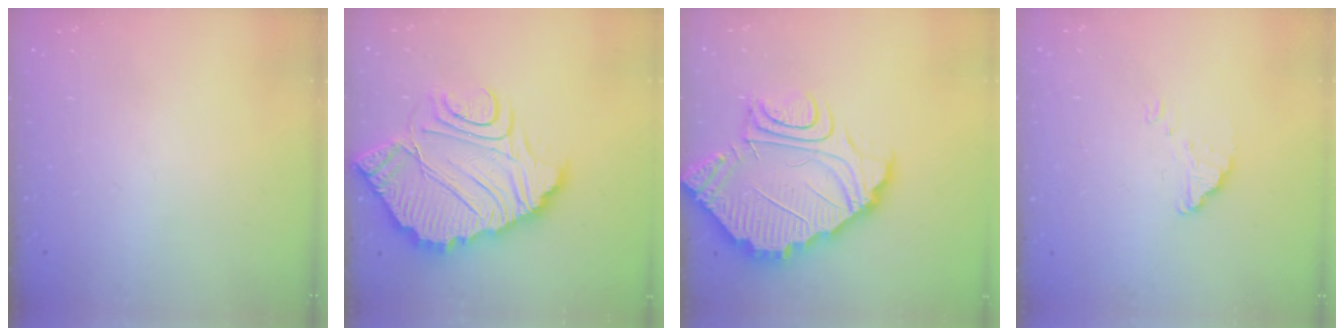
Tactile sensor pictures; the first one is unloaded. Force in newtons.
{"total": 18.5, "press": 18.4, "slide": 1.6}
{"total": 15.6, "press": 15.5, "slide": 1.7}
{"total": 1.6, "press": 1.6, "slide": 0.1}